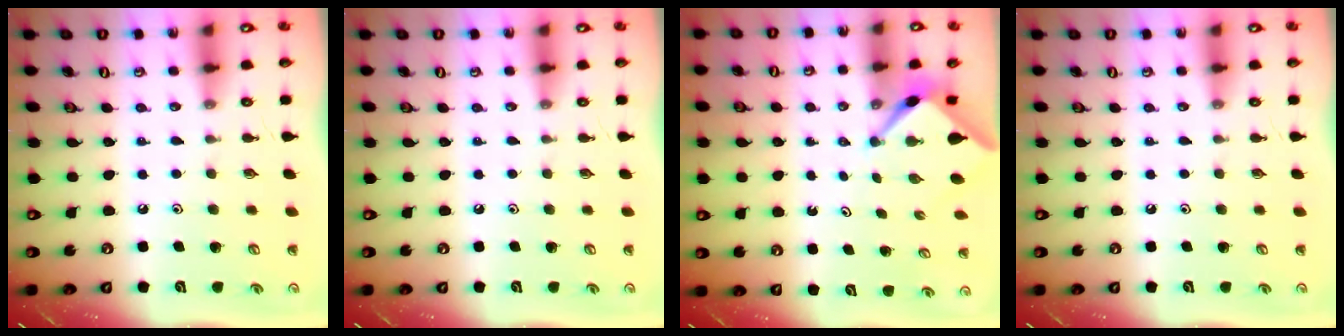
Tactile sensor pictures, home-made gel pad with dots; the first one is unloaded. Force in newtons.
{"total": 0.0}
{"total": 2.6, "press": 2.6, "slide": 0.3}
{"total": 0.0}